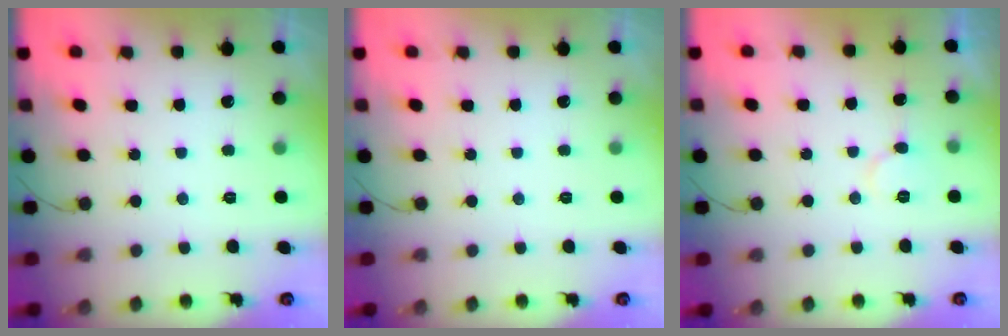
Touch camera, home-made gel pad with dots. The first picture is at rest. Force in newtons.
{"total": 0.0}
{"total": 5.6, "press": 5.6, "slide": 0.5}